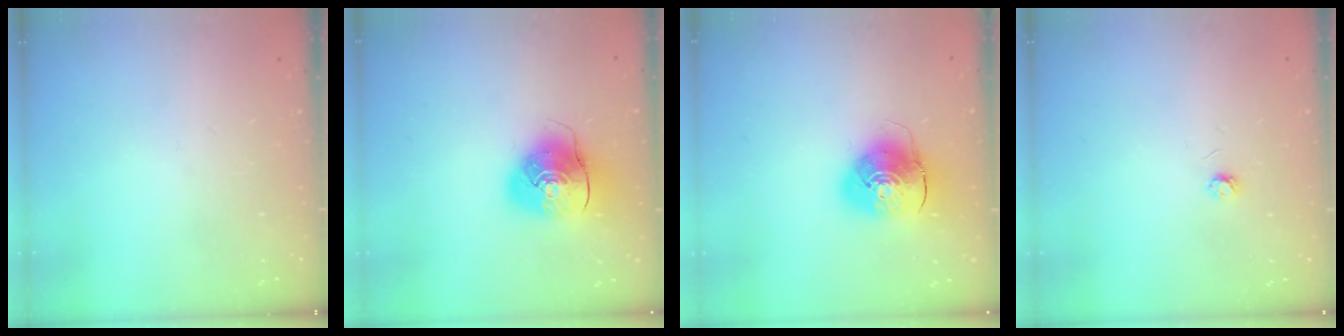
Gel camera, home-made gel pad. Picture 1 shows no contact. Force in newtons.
{"total": 10.6, "press": 10.5, "slide": 1.8}
{"total": 10.0, "press": 9.8, "slide": 1.6}
{"total": 2.9, "press": 2.9, "slide": 0.3}